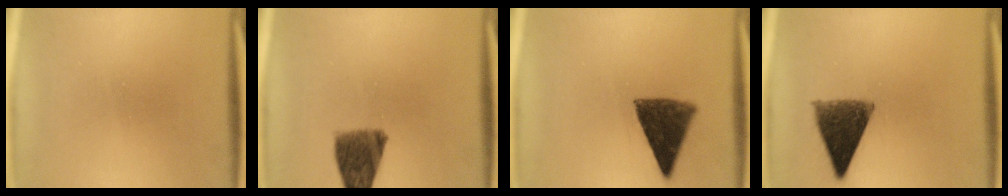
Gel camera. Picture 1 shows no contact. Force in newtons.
{"total": 8.3}
{"total": 8.8}
{"total": 10.1}